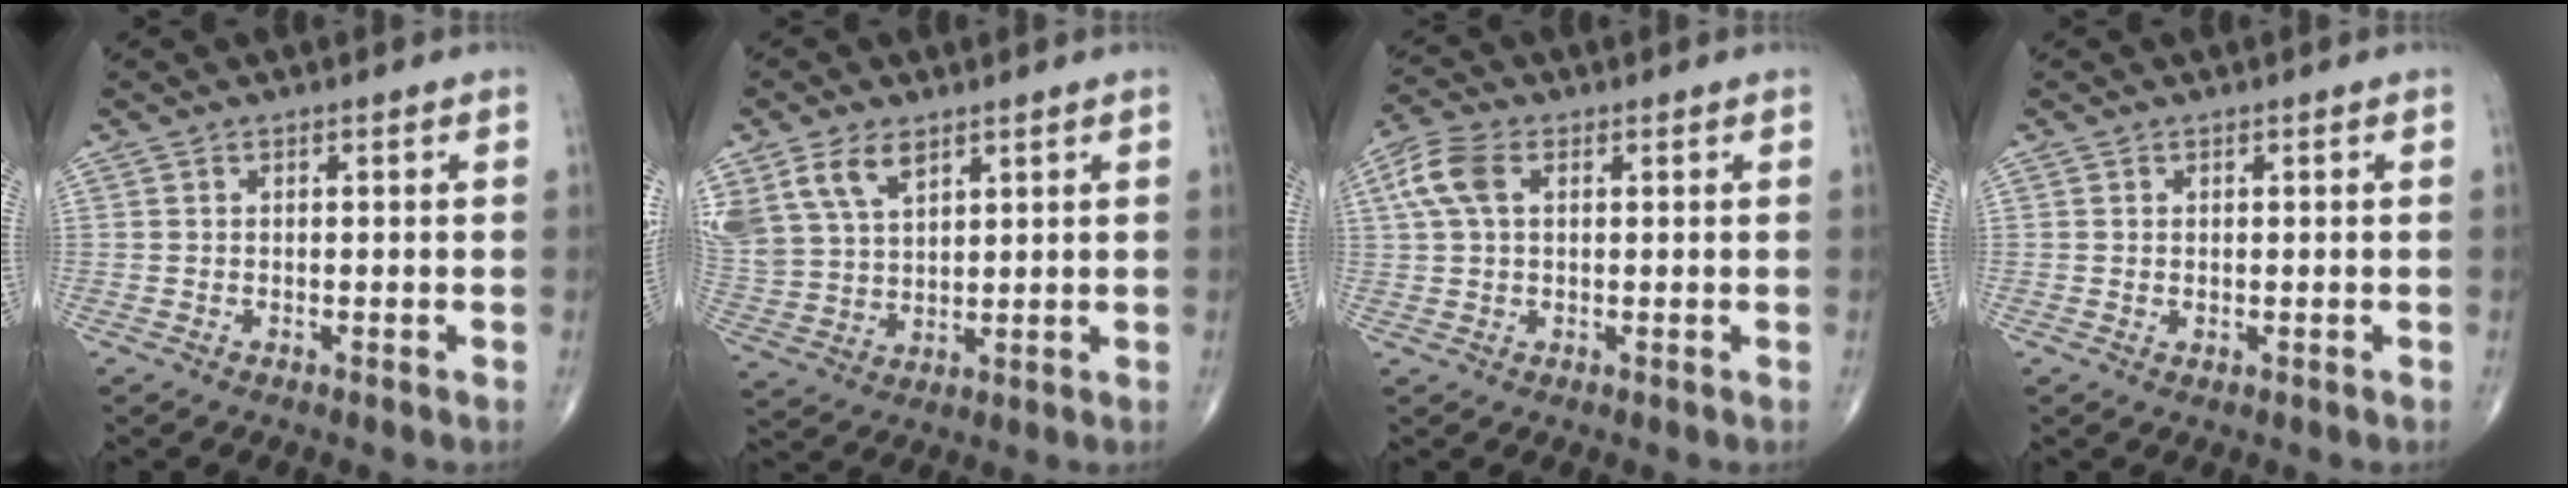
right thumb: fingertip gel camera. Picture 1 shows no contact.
{"total": 12.2, "force": [6.6, 7.3, 7.2], "torque": [-0.148, -0.011, 0.142]}
{"total": 6.6, "force": [1.8, 3.9, 5.0], "torque": [-0.121, 0.017, 0.035]}
{"total": 0.6, "force": [0.0, 0.4, 0.5], "torque": [-0.010, -0.003, 0.003]}